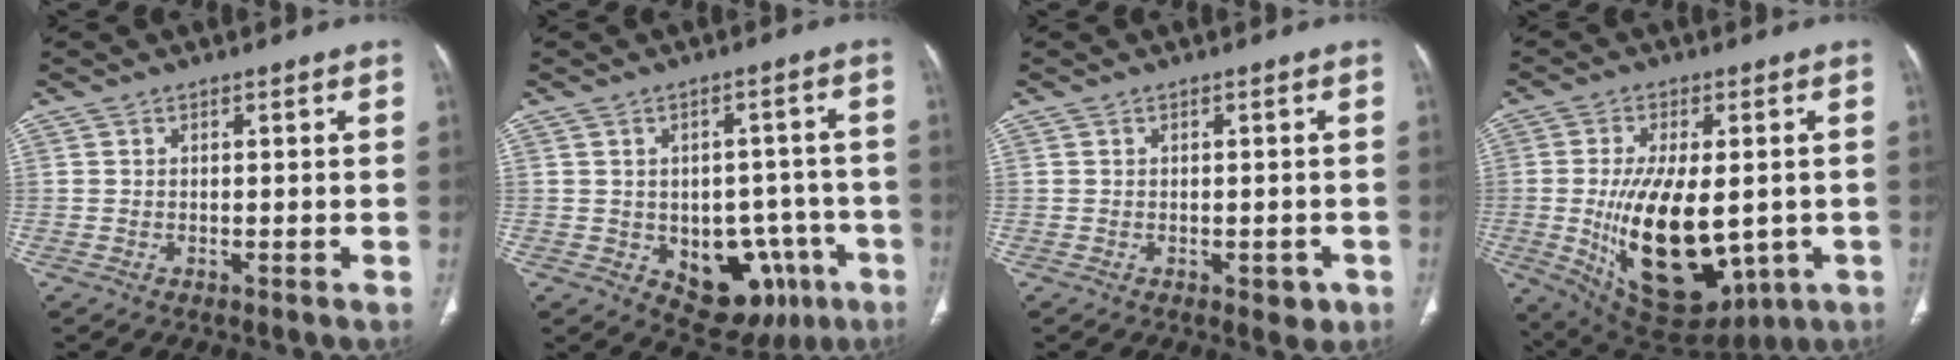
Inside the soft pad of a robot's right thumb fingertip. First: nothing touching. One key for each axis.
{"total": 13.8, "fx": -5.0, "fy": 9.2, "fz": 8.9, "tx": -0.067, "ty": 0.026, "tz": -0.052}
{"total": 2.5, "fx": -0.9, "fy": 1.6, "fz": 1.7, "tx": -0.005, "ty": 0.002, "tz": -0.006}
{"total": 21.0, "fx": -2.8, "fy": 10.9, "fz": 17.7, "tx": -0.292, "ty": -0.021, "tz": -0.011}